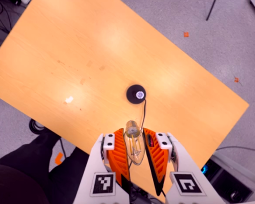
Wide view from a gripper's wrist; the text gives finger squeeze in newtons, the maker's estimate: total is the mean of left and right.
{"total": 11.9, "left": 12.7, "right": 11.1}